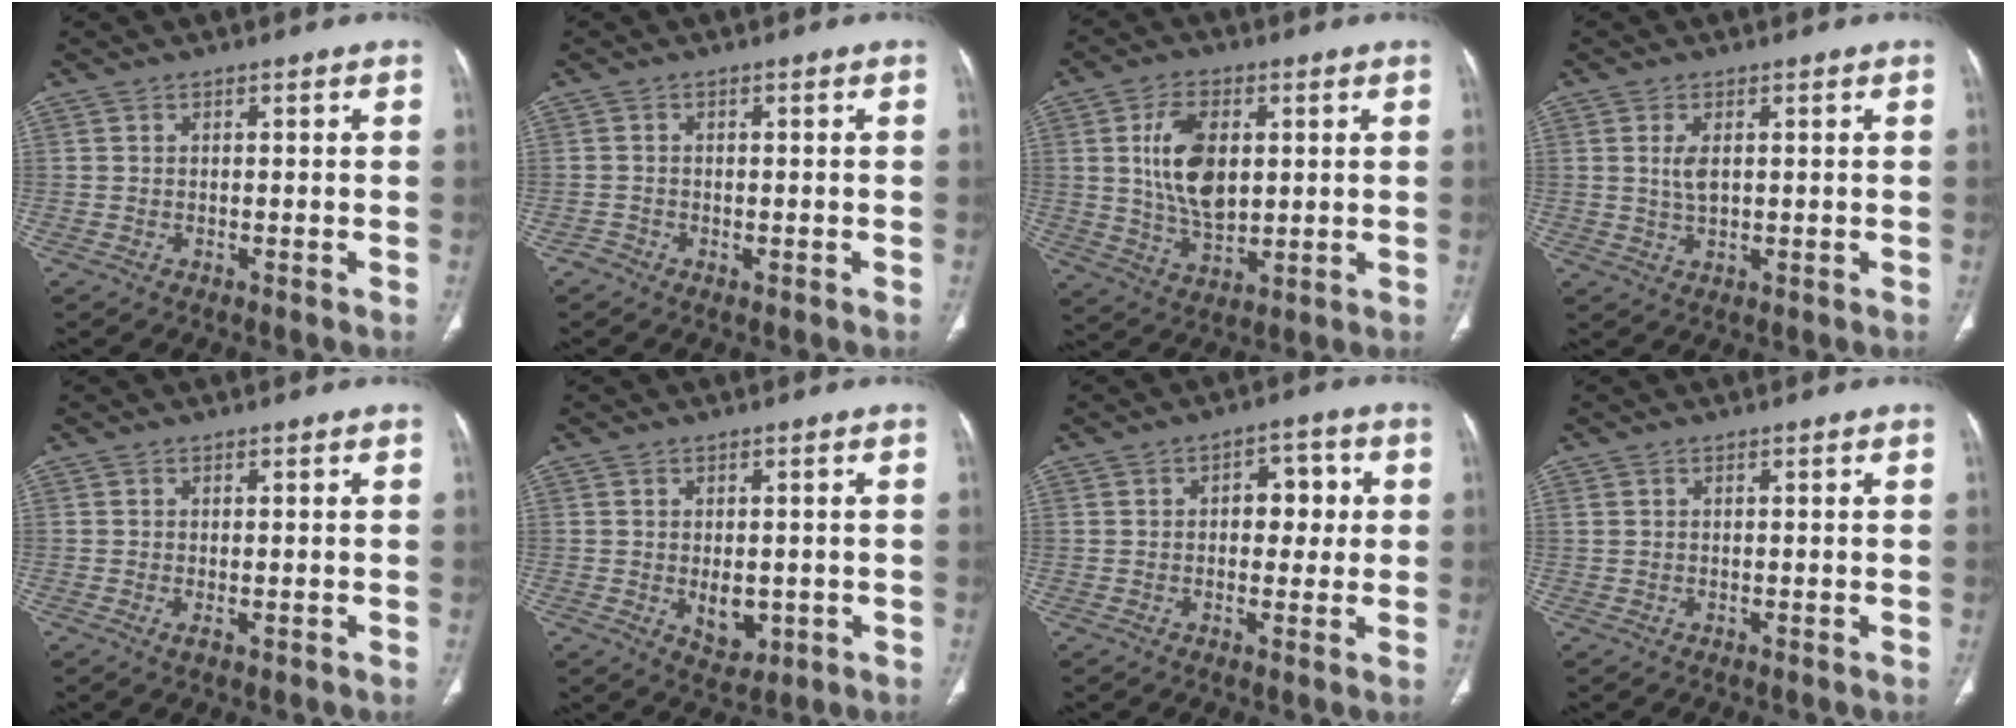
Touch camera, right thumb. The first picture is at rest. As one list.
[{"total": 1.0, "force": [-0.7, 0.7, 0.0], "torque": [0.005, 0.003, -0.019]}, {"total": 12.1, "force": [2.3, 7.1, 9.5], "torque": [-0.160, -0.012, 0.049]}, {"total": 3.4, "force": [0.8, 1.7, 2.9], "torque": [-0.060, -0.006, 0.019]}, {"total": 1.2, "force": [-0.4, 0.5, 1.0], "torque": [-0.020, -0.003, -0.005]}, {"total": 5.0, "force": [-0.8, 3.3, 3.7], "torque": [-0.034, -0.008, 0.002]}, {"total": 6.7, "force": [0.9, 4.3, 5.1], "torque": [-0.033, 0.012, 0.009]}, {"total": 0.6, "force": [0.3, 0.4, 0.3], "torque": [-0.004, 0.005, 0.007]}]